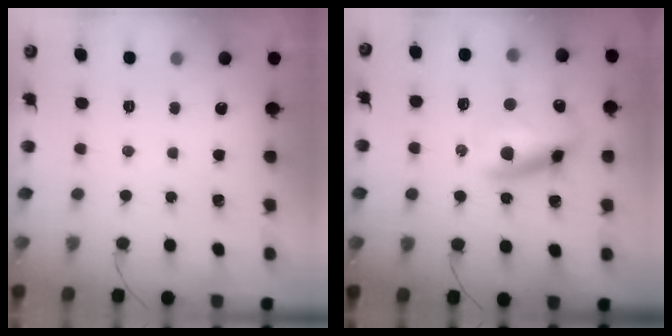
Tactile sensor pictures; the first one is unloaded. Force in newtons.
{"total": 13.0, "press": 12.7, "slide": 2.9}